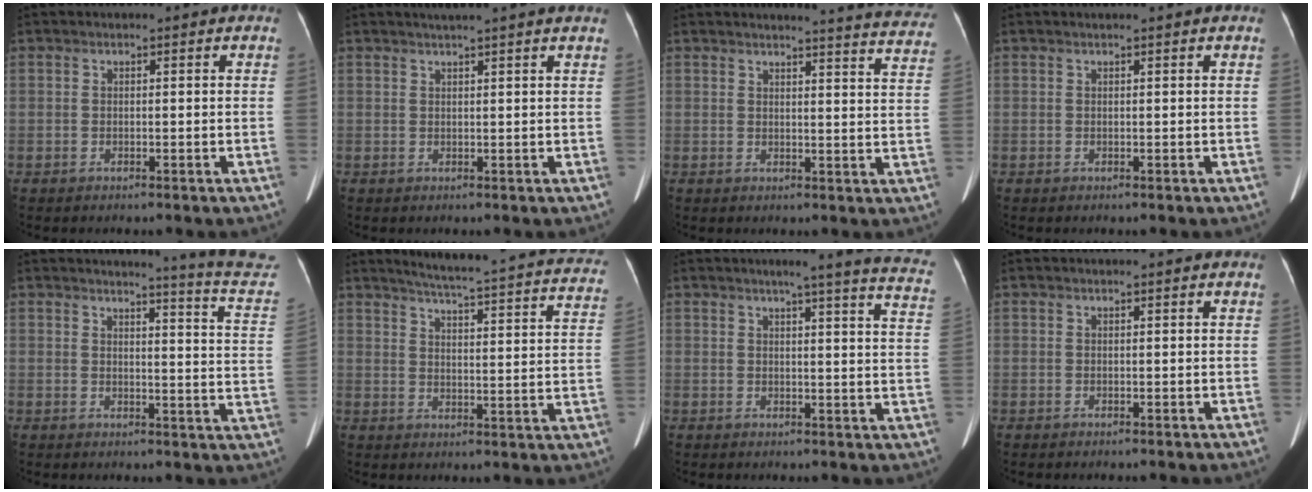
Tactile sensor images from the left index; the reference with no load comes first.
{"total": 4.2, "force": [3.6, -0.9, 2.1], "torque": [-0.025, 0.018, 0.045]}
{"total": 14.7, "force": [14.4, 0.2, 3.1], "torque": [-0.022, -0.095, 0.127]}
{"total": 0.8, "force": [0.7, -0.1, 0.3], "torque": [-0.005, 0.011, 0.017]}
{"total": 13.2, "force": [12.9, -2.2, 2.1], "torque": [-0.027, -0.122, 0.120]}
{"total": 23.4, "force": [20.5, 2.0, 11.0], "torque": [-0.148, -0.045, 0.231]}
{"total": 14.9, "force": [12.6, -0.4, 7.9], "torque": [-0.094, -0.048, 0.126]}
{"total": 0.6, "force": [0.6, 0.0, 0.2], "torque": [-0.008, 0.010, 0.005]}